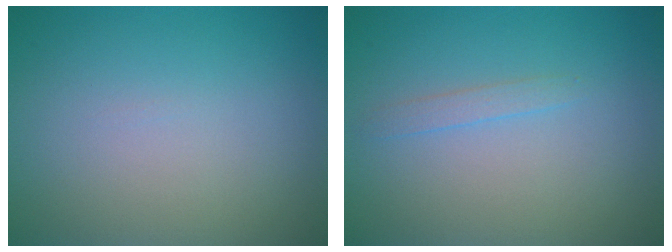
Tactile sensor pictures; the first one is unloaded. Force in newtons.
{"total": 1.0, "press": 1.0, "slide": 0.1}